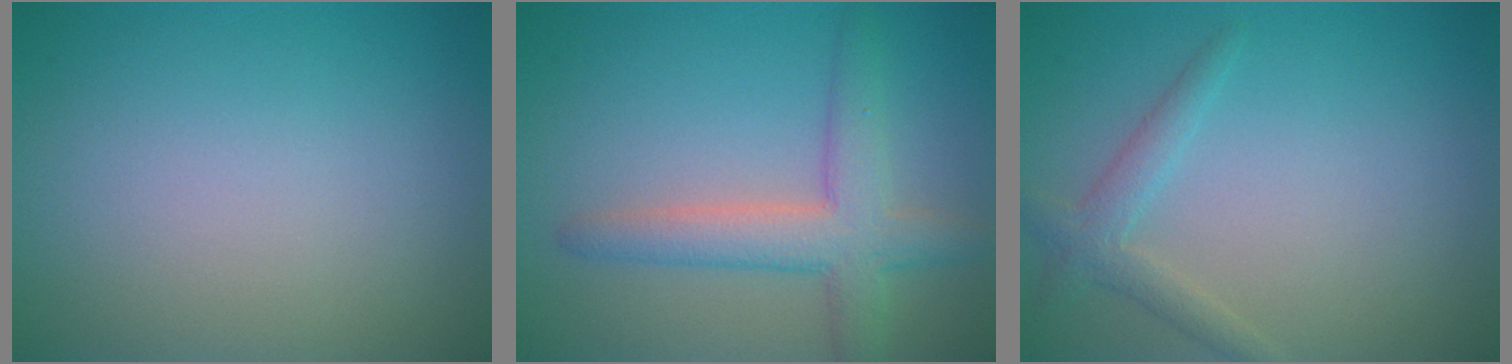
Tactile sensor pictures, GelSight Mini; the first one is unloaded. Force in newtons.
{"total": 4.7, "press": 4.7, "slide": 0.1}
{"total": 2.0, "press": 2.0, "slide": 0.1}